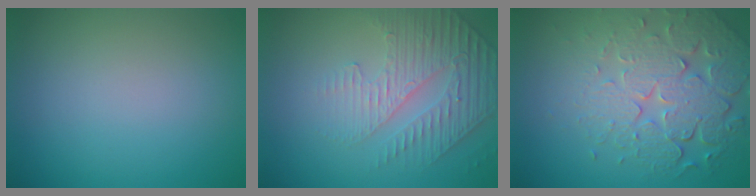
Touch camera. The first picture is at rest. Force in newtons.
{"total": 4.8, "press": 3.3, "slide": 3.5}
{"total": 7.4, "press": 5.4, "slide": 5.1}